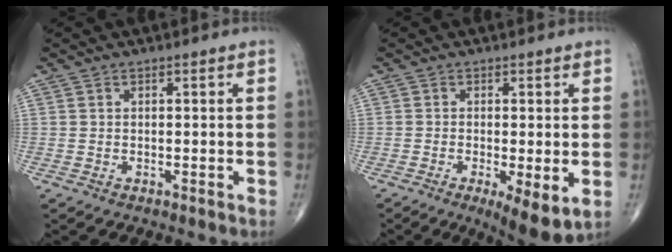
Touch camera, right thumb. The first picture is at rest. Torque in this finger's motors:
{"motor_torque": [0.11, 0.20, 0.01, 0.08, 0.02]}